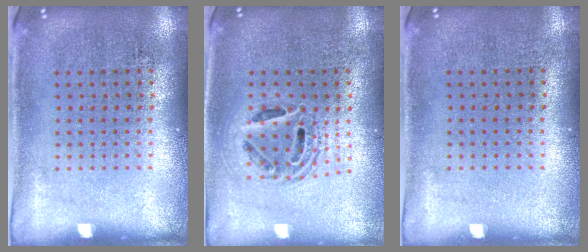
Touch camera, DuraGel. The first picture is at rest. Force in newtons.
{"total": 1.5, "press": 1.3, "slide": 0.8}
{"total": 0.0}